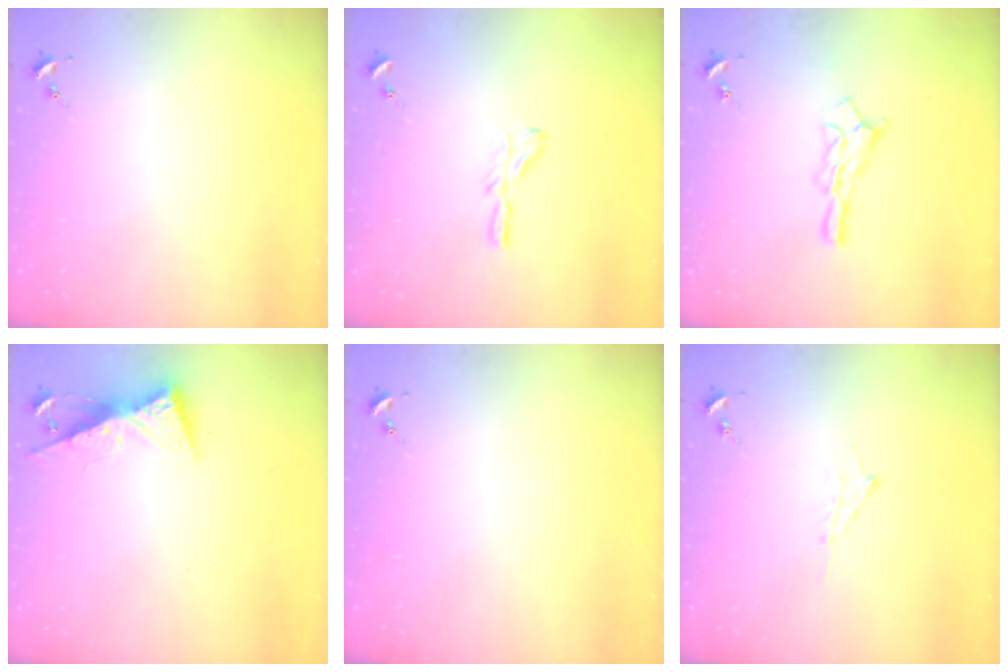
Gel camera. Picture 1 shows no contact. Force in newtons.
{"total": 5.9, "press": 5.9, "slide": 0.5}
{"total": 11.2, "press": 11.1, "slide": 0.7}
{"total": 8.2, "press": 8.2, "slide": 0.7}
{"total": 0.0}
{"total": 4.6, "press": 4.6, "slide": 0.7}